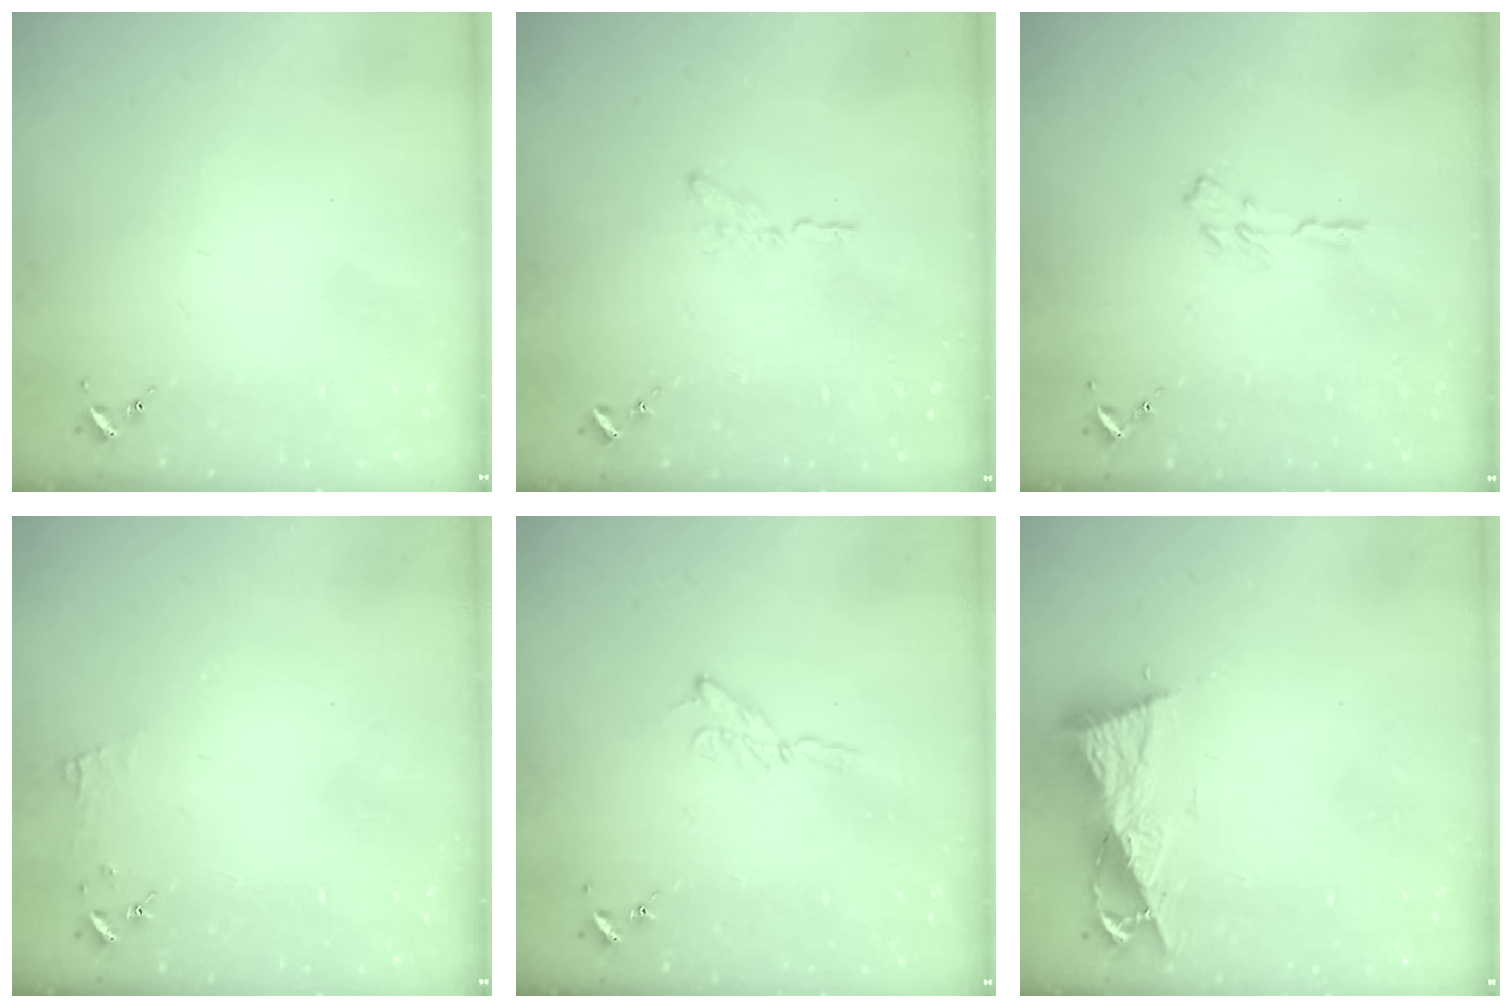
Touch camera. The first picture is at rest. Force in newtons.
{"total": 4.0, "press": 3.9, "slide": 0.3}
{"total": 3.6, "press": 3.6, "slide": 0.4}
{"total": 4.2, "press": 4.2, "slide": 0.4}
{"total": 6.0, "press": 5.9, "slide": 0.8}
{"total": 9.5, "press": 9.5, "slide": 0.8}